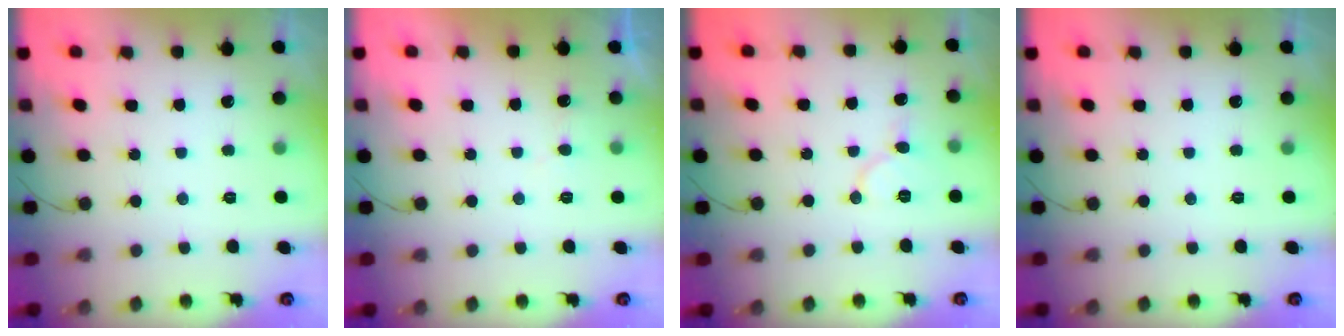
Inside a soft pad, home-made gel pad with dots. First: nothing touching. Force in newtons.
{"total": 5.4, "press": 5.4, "slide": 0.4}
{"total": 7.6, "press": 7.5, "slide": 0.8}
{"total": 0.0}